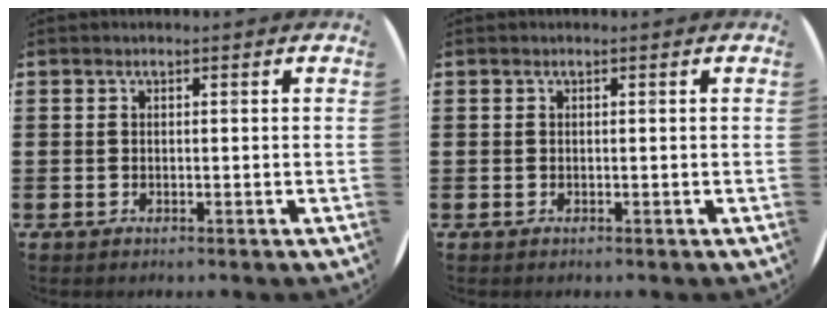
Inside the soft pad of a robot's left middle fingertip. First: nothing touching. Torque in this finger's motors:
{"motor_torque": [0.00, 0.00, 0.00, 0.00]}